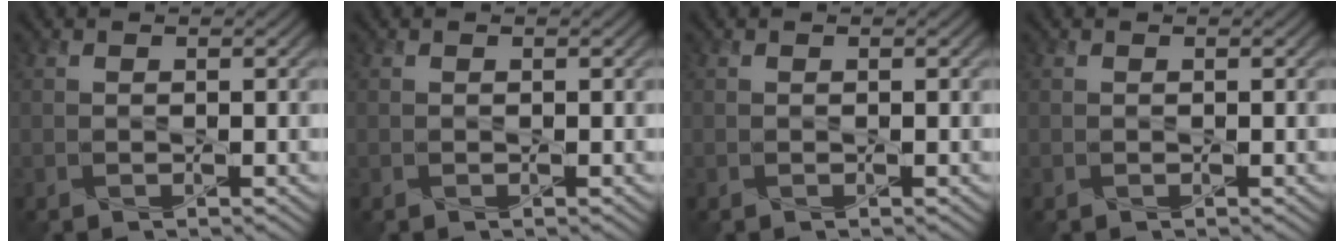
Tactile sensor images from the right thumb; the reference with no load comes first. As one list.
[{"total": 0.0}, {"total": 0.0}, {"total": 0.0}]